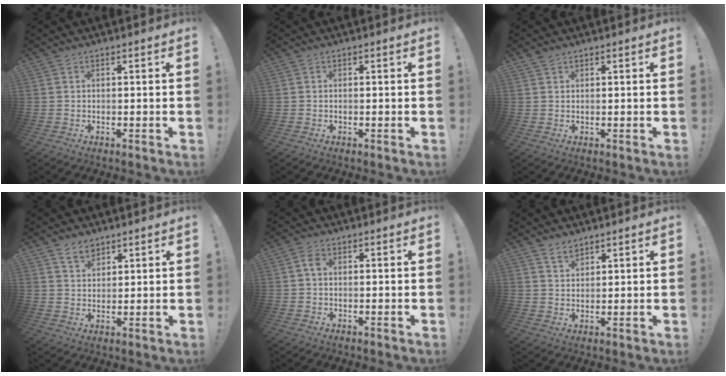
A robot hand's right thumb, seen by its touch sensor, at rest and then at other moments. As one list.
[{"total": 0.0}, {"total": 1.3, "force": [1.0, 0.5, 0.5], "torque": [-0.001, -0.004, 0.018]}, {"total": 5.0, "force": [3.7, 2.7, 1.9], "torque": [-0.031, -0.015, 0.069]}, {"total": 2.5, "force": [0.3, 1.5, 2.0], "torque": [-0.038, 0.007, 0.004]}, {"total": 3.3, "force": [2.8, 1.4, 1.2], "torque": [-0.012, -0.018, 0.049]}]